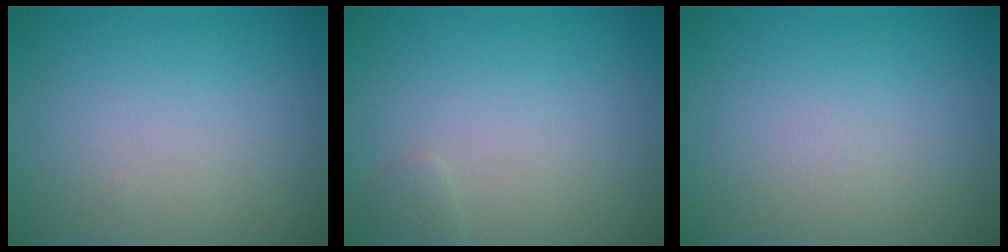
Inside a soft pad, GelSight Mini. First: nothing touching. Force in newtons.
{"total": 0.6, "press": 0.6, "slide": 0.1}
{"total": 0.0}